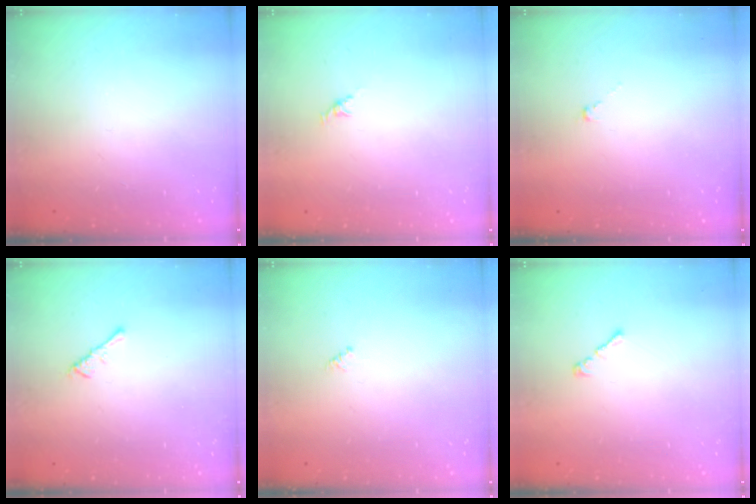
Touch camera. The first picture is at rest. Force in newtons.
{"total": 2.1, "press": 2.0, "slide": 0.7}
{"total": 0.0}
{"total": 2.2, "press": 2.1, "slide": 0.5}
{"total": 0.0}
{"total": 1.1, "press": 0.9, "slide": 0.5}